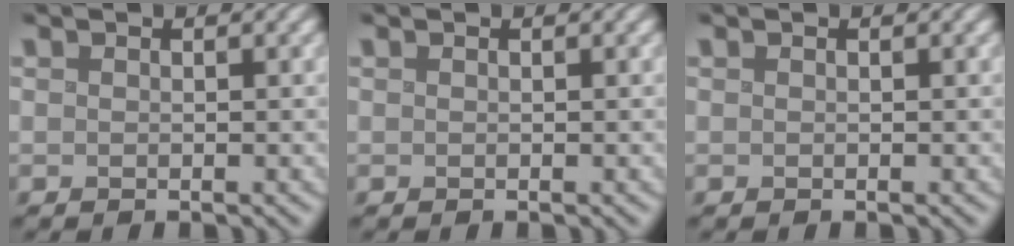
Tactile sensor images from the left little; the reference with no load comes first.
{"total": 0.0}
{"total": 0.0}